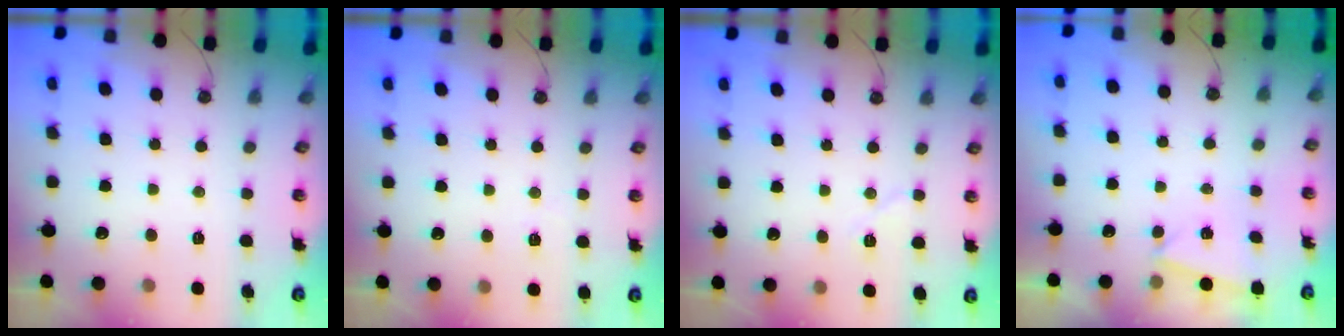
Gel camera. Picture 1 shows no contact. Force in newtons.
{"total": 2.8, "press": 2.0, "slide": 2.0}
{"total": 5.8, "press": 5.2, "slide": 2.5}
{"total": 2.6, "press": 1.3, "slide": 2.3}